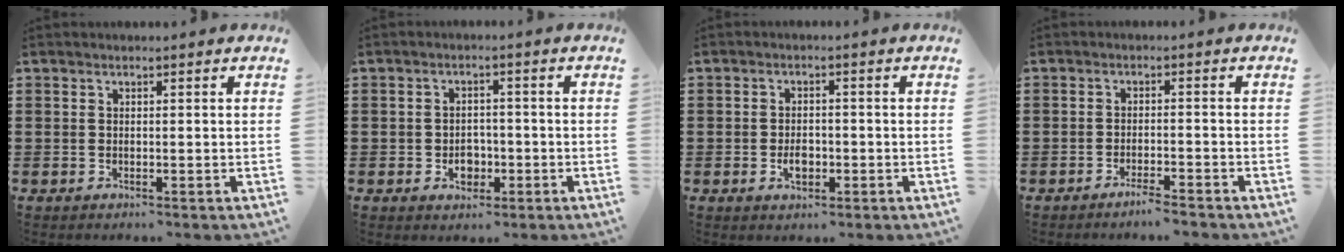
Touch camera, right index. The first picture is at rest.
{"total": 3.0, "force": [-1.0, 2.3, 1.7], "torque": [-0.028, -0.003, -0.020]}
{"total": 2.8, "force": [-0.8, 1.5, 2.2], "torque": [-0.035, -0.004, -0.014]}
{"total": 2.3, "force": [-2.1, 0.0, 1.0], "torque": [-0.018, 0.004, -0.040]}